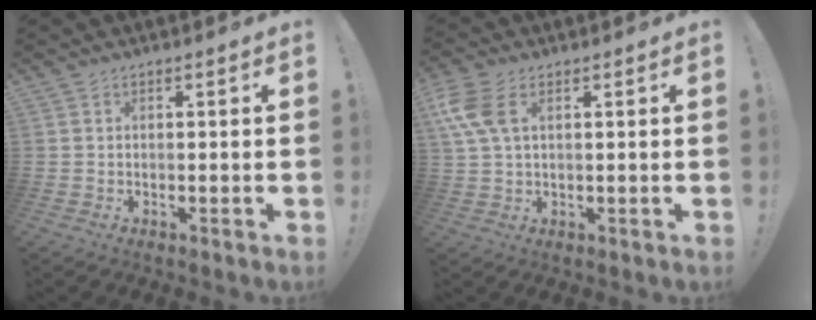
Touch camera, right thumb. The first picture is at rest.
{"total": 8.9, "force": [2.8, 4.9, 6.9], "torque": [-0.155, 0.000, 0.053]}